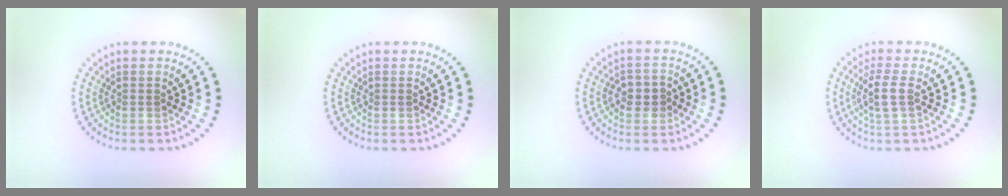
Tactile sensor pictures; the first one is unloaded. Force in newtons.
{"total": 0.0}
{"total": 2.0, "press": 1.9, "slide": 0.6}
{"total": 2.4, "press": 2.0, "slide": 1.3}